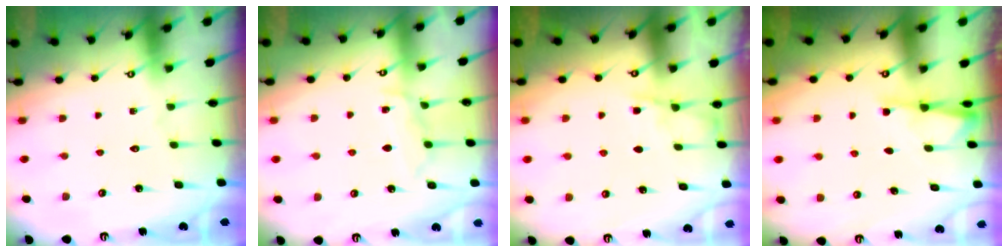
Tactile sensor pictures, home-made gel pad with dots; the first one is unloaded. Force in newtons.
{"total": 6.8, "press": 6.7, "slide": 0.8}
{"total": 3.6, "press": 3.6, "slide": 0.5}
{"total": 2.4, "press": 2.4, "slide": 0.4}